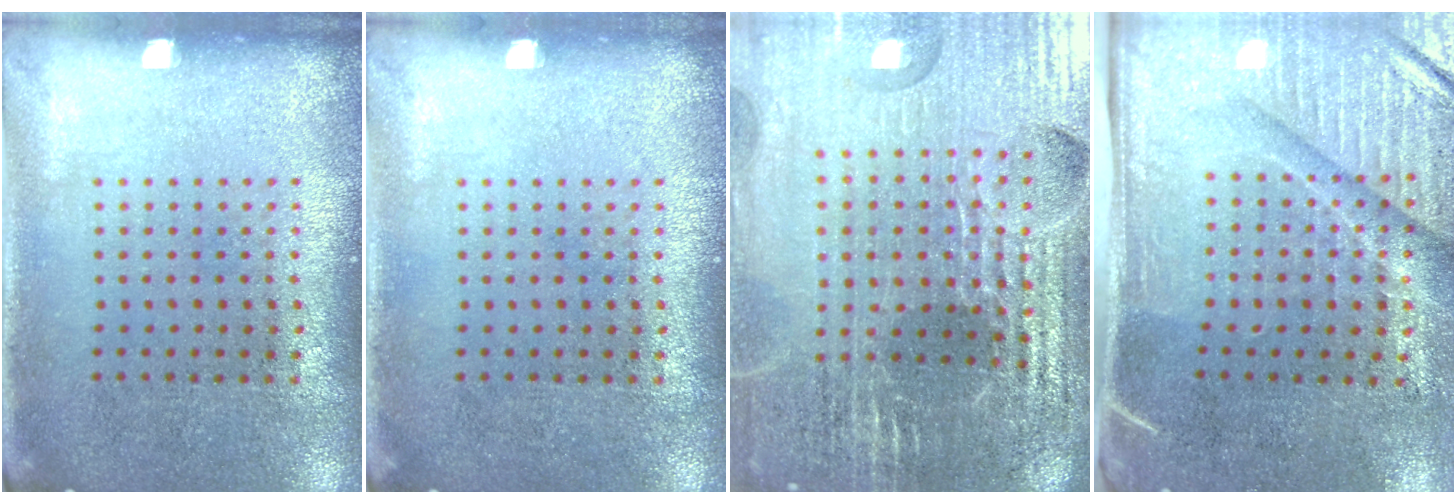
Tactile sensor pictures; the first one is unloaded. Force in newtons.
{"total": 0.0}
{"total": 5.4, "press": 5.0, "slide": 2.2}
{"total": 4.7, "press": 4.0, "slide": 2.5}